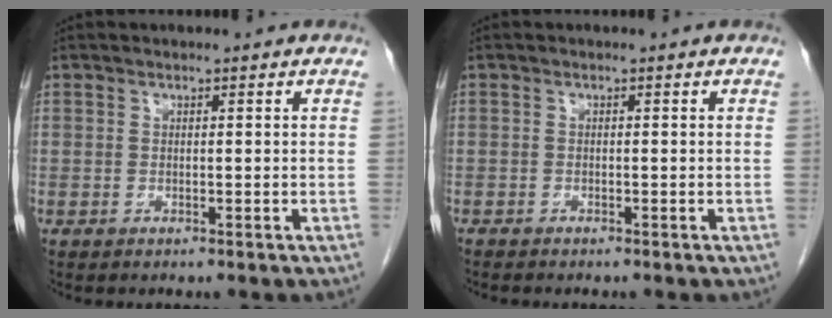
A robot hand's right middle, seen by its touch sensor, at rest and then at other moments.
{"total": 1.0, "force": [-1.0, 0.1, 0.4], "torque": [-0.011, -0.002, -0.017]}